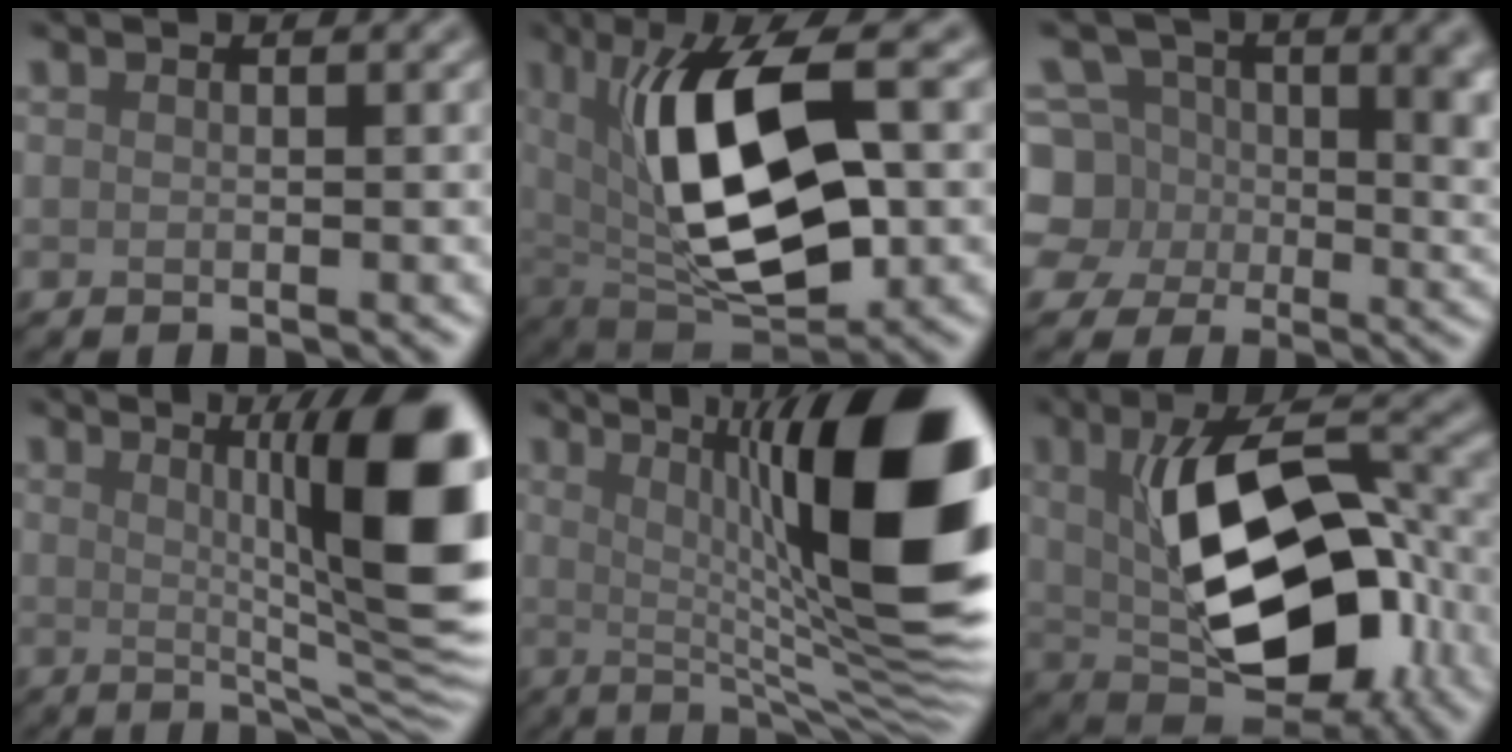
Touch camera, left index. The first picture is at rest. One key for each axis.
{"total": 12.3, "fx": 2.1, "fy": 5.3, "fz": 10.9, "tx": -0.185, "ty": 0.003, "tz": 0.033}
{"total": 11.0, "fx": 1.6, "fy": 9.1, "fz": 6.0, "tx": -0.100, "ty": 0.004, "tz": 0.002}
{"total": 13.9, "fx": 2.3, "fy": 3.1, "fz": 13.4, "tx": -0.146, "ty": 0.000, "tz": 0.037}
{"total": 17.4, "fx": 3.0, "fy": 4.2, "fz": 16.6, "tx": -0.209, "ty": 0.016, "tz": 0.049}
{"total": 12.4, "fx": -0.2, "fy": 6.3, "fz": 10.7, "tx": -0.173, "ty": 0.000, "tz": 0.002}